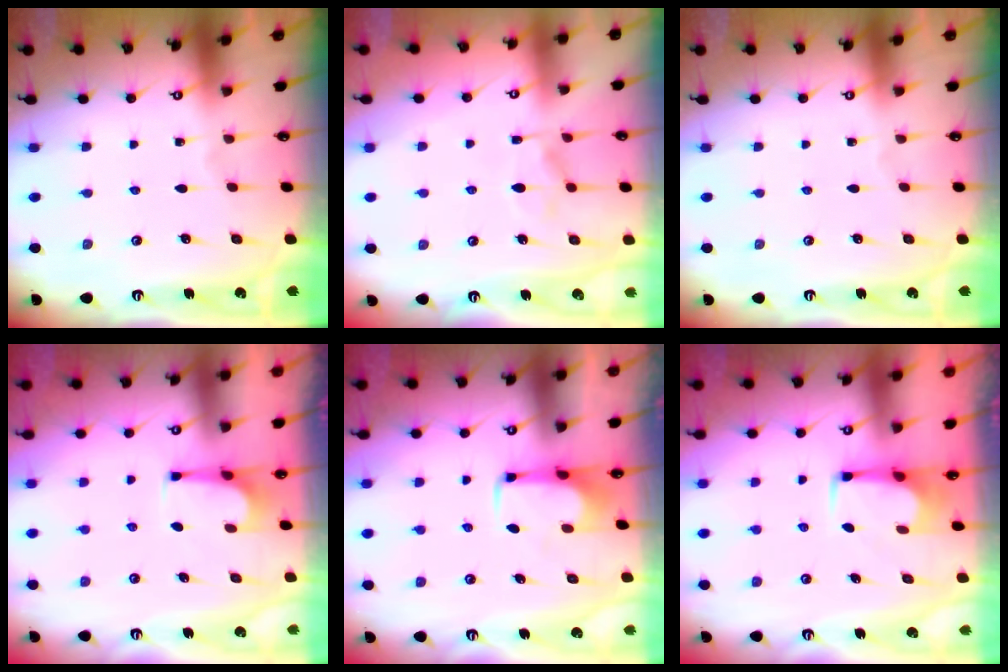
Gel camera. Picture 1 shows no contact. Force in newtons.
{"total": 1.4, "press": 0.3, "slide": 1.3}
{"total": 0.0}
{"total": 4.1, "press": 4.1, "slide": 0.3}
{"total": 2.0, "press": 1.9, "slide": 0.3}
{"total": 2.7, "press": 2.7, "slide": 0.4}